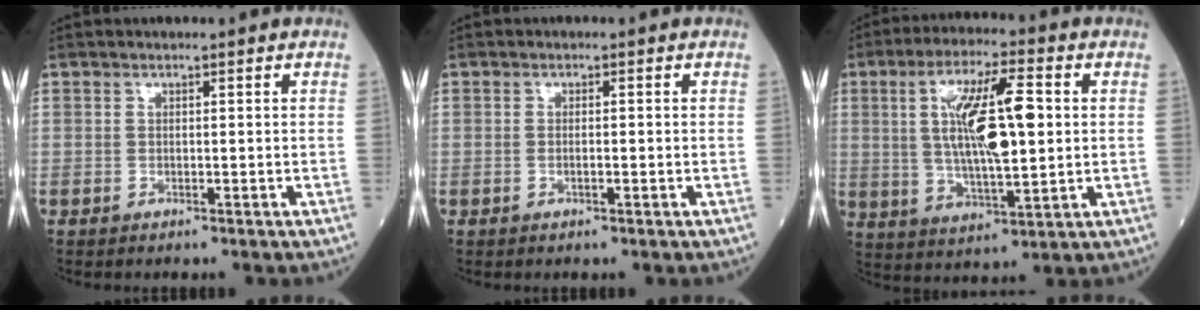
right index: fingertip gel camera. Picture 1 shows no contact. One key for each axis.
{"total": 1.0, "fx": -0.3, "fy": 0.3, "fz": 0.9, "tx": -0.023, "ty": 0.000, "tz": -0.004}
{"total": 13.6, "fx": 2.0, "fy": 3.0, "fz": 13.2, "tx": -0.248, "ty": 0.010, "tz": 0.036}